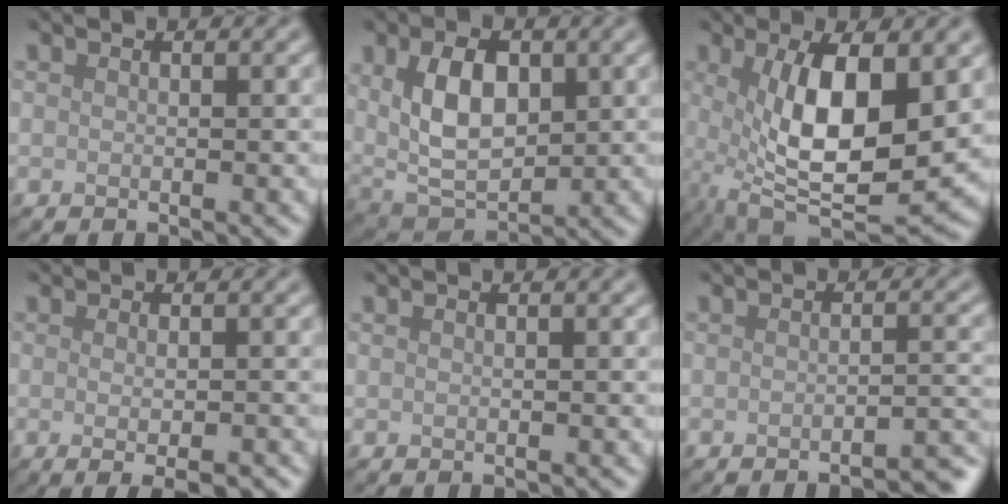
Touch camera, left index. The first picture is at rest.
{"total": 6.9, "force": [1.2, 4.1, 5.4], "torque": [-0.104, -0.001, 0.024]}
{"total": 10.0, "force": [0.7, 3.8, 9.3], "torque": [-0.167, -0.009, 0.014]}
{"total": 3.5, "force": [-1.0, 0.7, 3.3], "torque": [-0.045, -0.007, -0.012]}
{"total": 0.0}
{"total": 3.4, "force": [-2.6, 0.6, 2.1], "torque": [-0.015, 0.010, -0.037]}